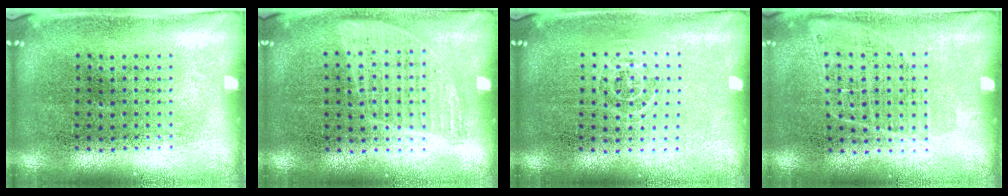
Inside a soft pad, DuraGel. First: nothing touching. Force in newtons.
{"total": 0.8, "press": 0.8, "slide": 0.3}
{"total": 0.8, "press": 0.5, "slide": 0.6}
{"total": 0.9, "press": 0.7, "slide": 0.4}